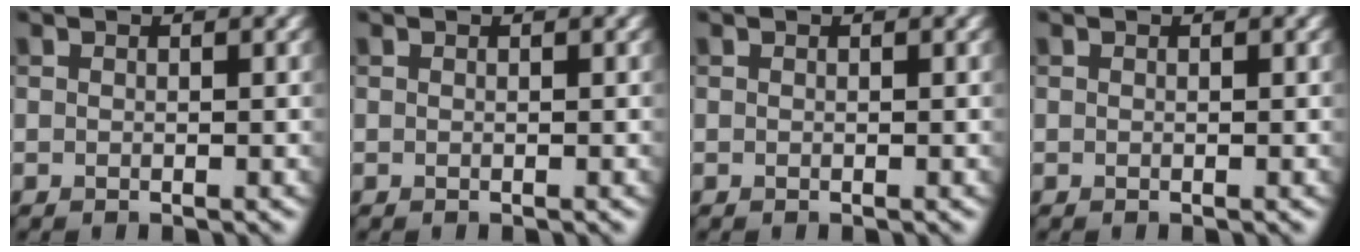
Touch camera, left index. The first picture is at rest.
{"total": 0.0}
{"total": 0.0}
{"total": 0.0}